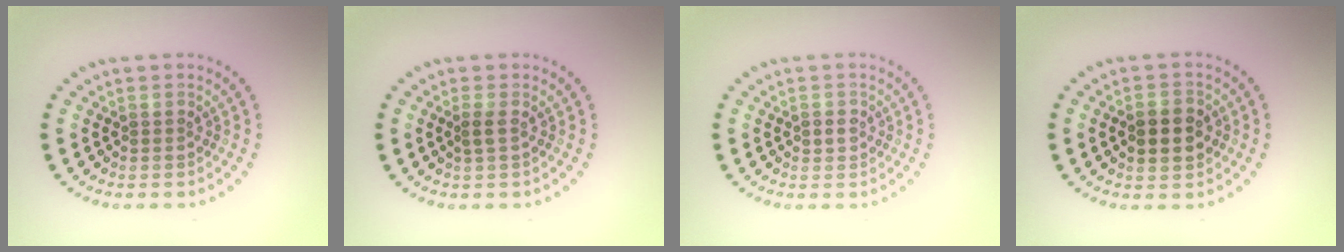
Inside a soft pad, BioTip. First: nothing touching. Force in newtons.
{"total": 0.9, "press": 0.8, "slide": 0.5}
{"total": 1.1, "press": 1.0, "slide": 0.4}
{"total": 3.8, "press": 3.8, "slide": 0.1}